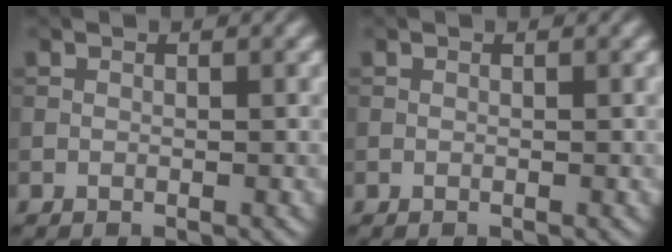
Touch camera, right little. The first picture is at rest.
{"total": 0.0}